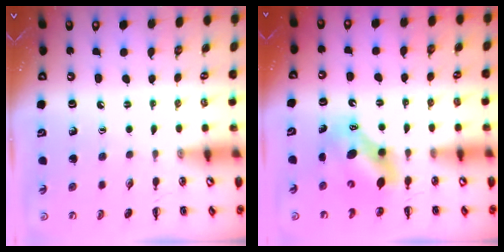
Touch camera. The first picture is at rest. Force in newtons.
{"total": 6.9, "press": 6.7, "slide": 1.6}